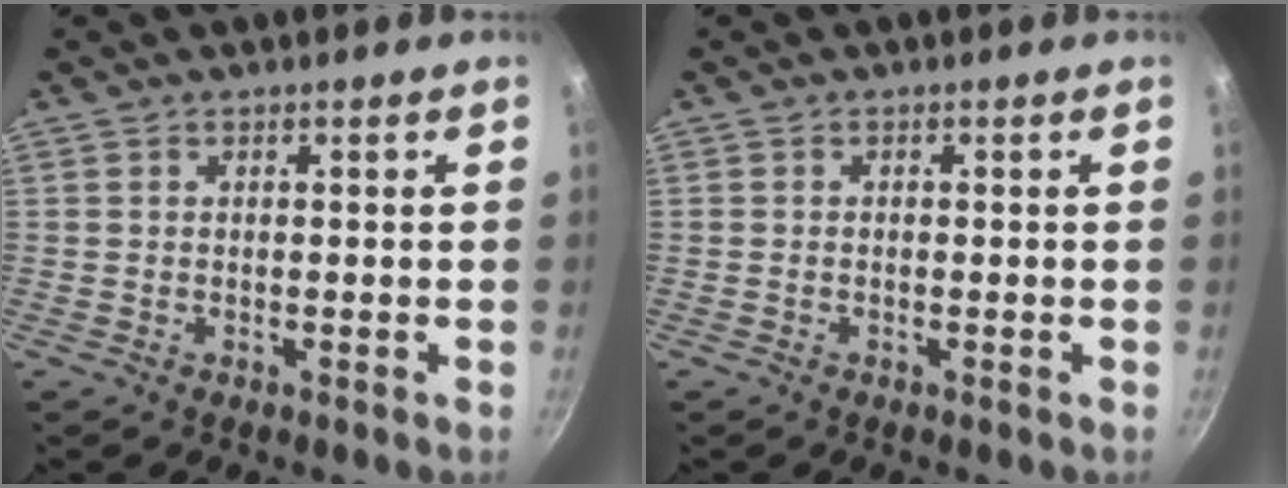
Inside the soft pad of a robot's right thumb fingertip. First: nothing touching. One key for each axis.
{"total": 0.0}